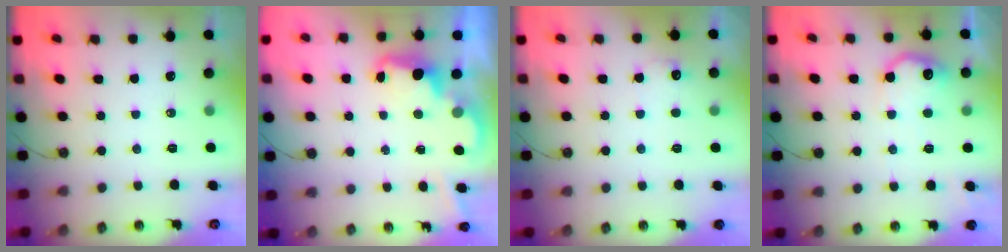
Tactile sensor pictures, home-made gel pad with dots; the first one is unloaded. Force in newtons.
{"total": 2.4, "press": 2.3, "slide": 0.5}
{"total": 5.7, "press": 5.5, "slide": 1.4}
{"total": 11.7, "press": 11.7, "slide": 0.4}